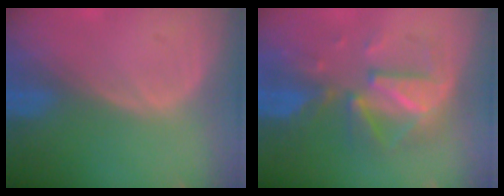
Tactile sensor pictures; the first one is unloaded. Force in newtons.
{"total": 8.2, "press": 8.2, "slide": 0.1}